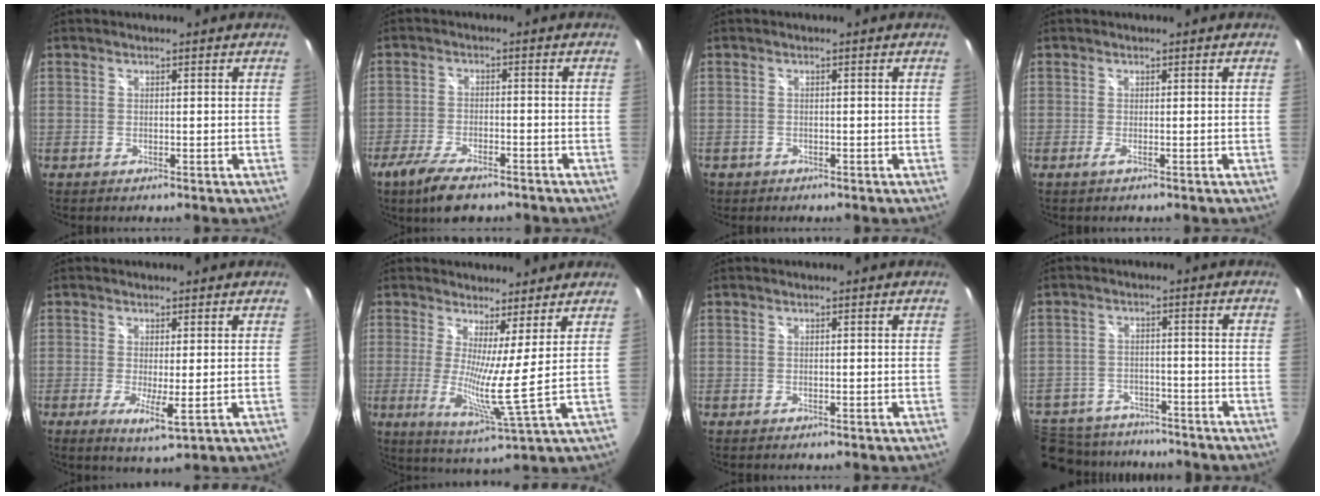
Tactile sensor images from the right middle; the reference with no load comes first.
{"total": 9.1, "force": [-6.7, 2.9, 5.4], "torque": [-0.130, -0.024, -0.119]}
{"total": 2.0, "force": [-1.0, 1.7, 0.6], "torque": [-0.016, -0.004, -0.014]}
{"total": 0.6, "force": [-0.3, -0.2, 0.6], "torque": [-0.012, -0.003, -0.006]}
{"total": 4.5, "force": [-0.7, 0.7, 4.4], "torque": [-0.081, -0.017, -0.010]}
{"total": 7.9, "force": [2.4, -1.4, 7.4], "torque": [-0.122, -0.026, 0.030]}
{"total": 0.0}
{"total": 16.6, "force": [-12.9, 8.6, 5.9], "torque": [-0.165, 0.007, -0.195]}